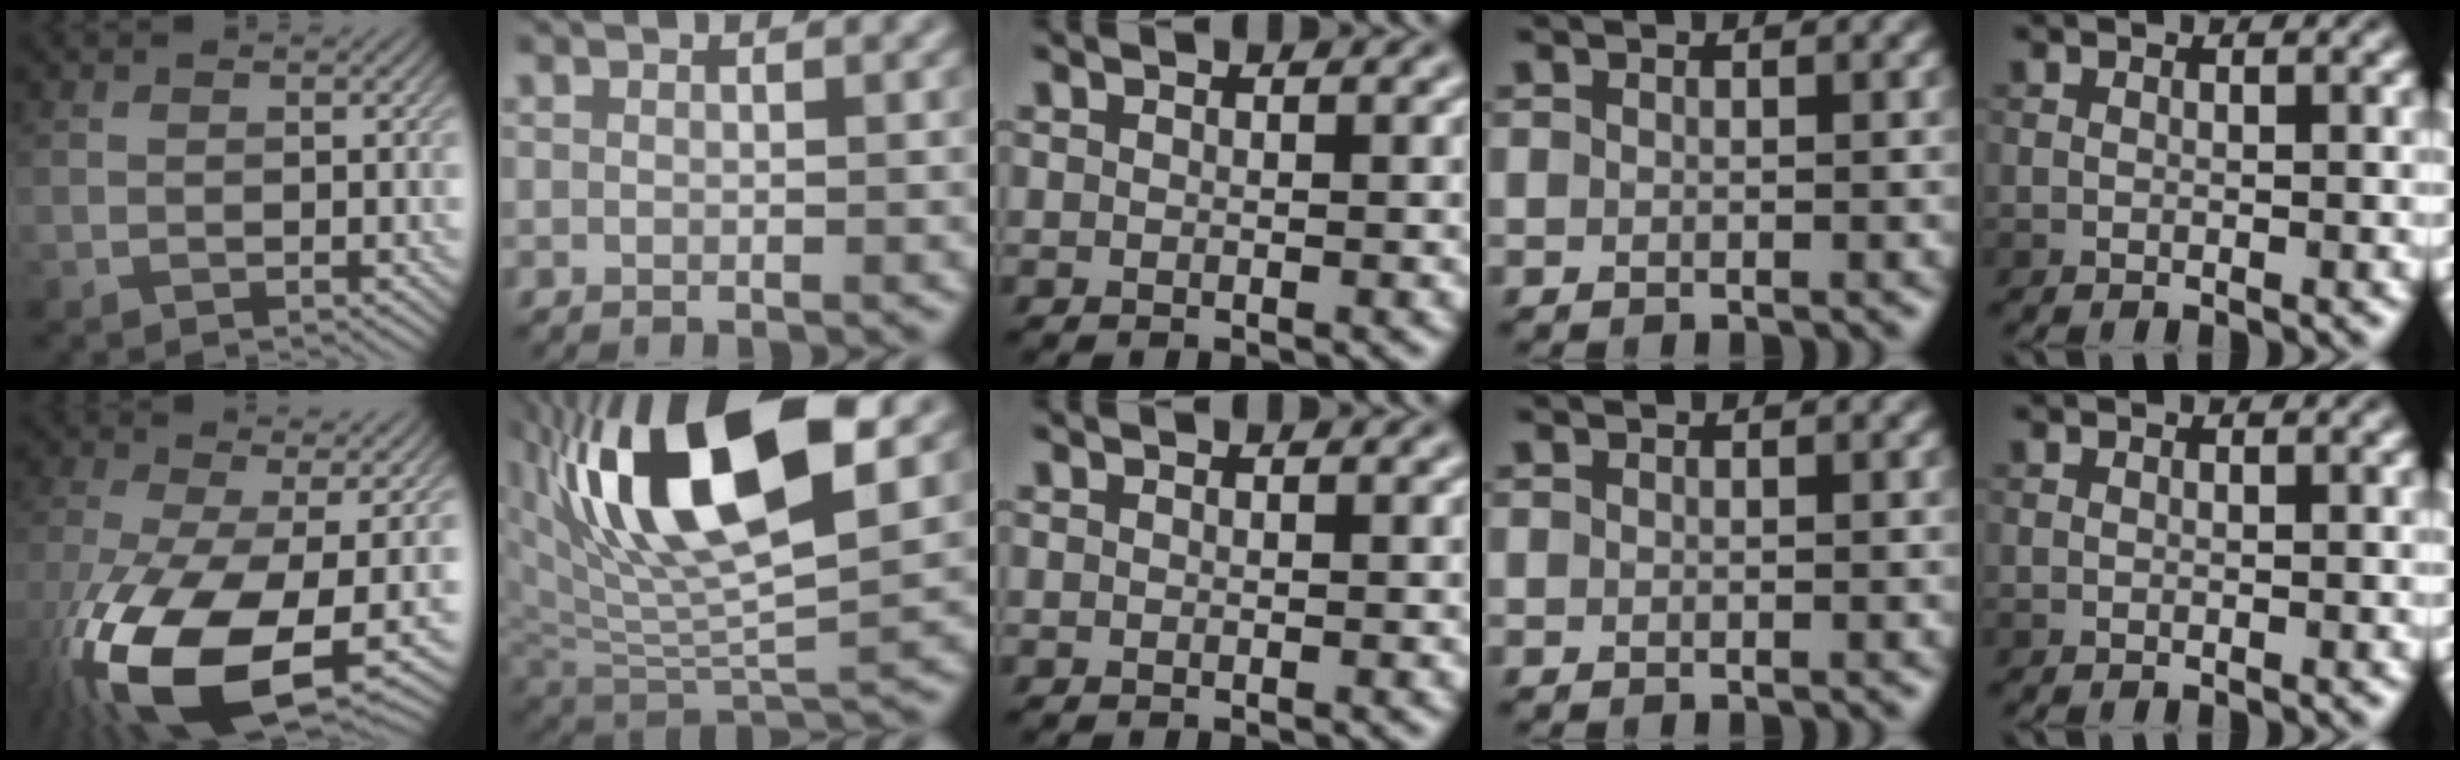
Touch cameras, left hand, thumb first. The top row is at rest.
{"thumb": {"total": 17.7, "force": [-6.0, 7.6, 14.8], "torque": [-0.342, -0.058, -0.090]}, "index": {"total": 13.6, "force": [5.4, 5.6, 11.2], "torque": [-0.202, 0.008, 0.094]}}